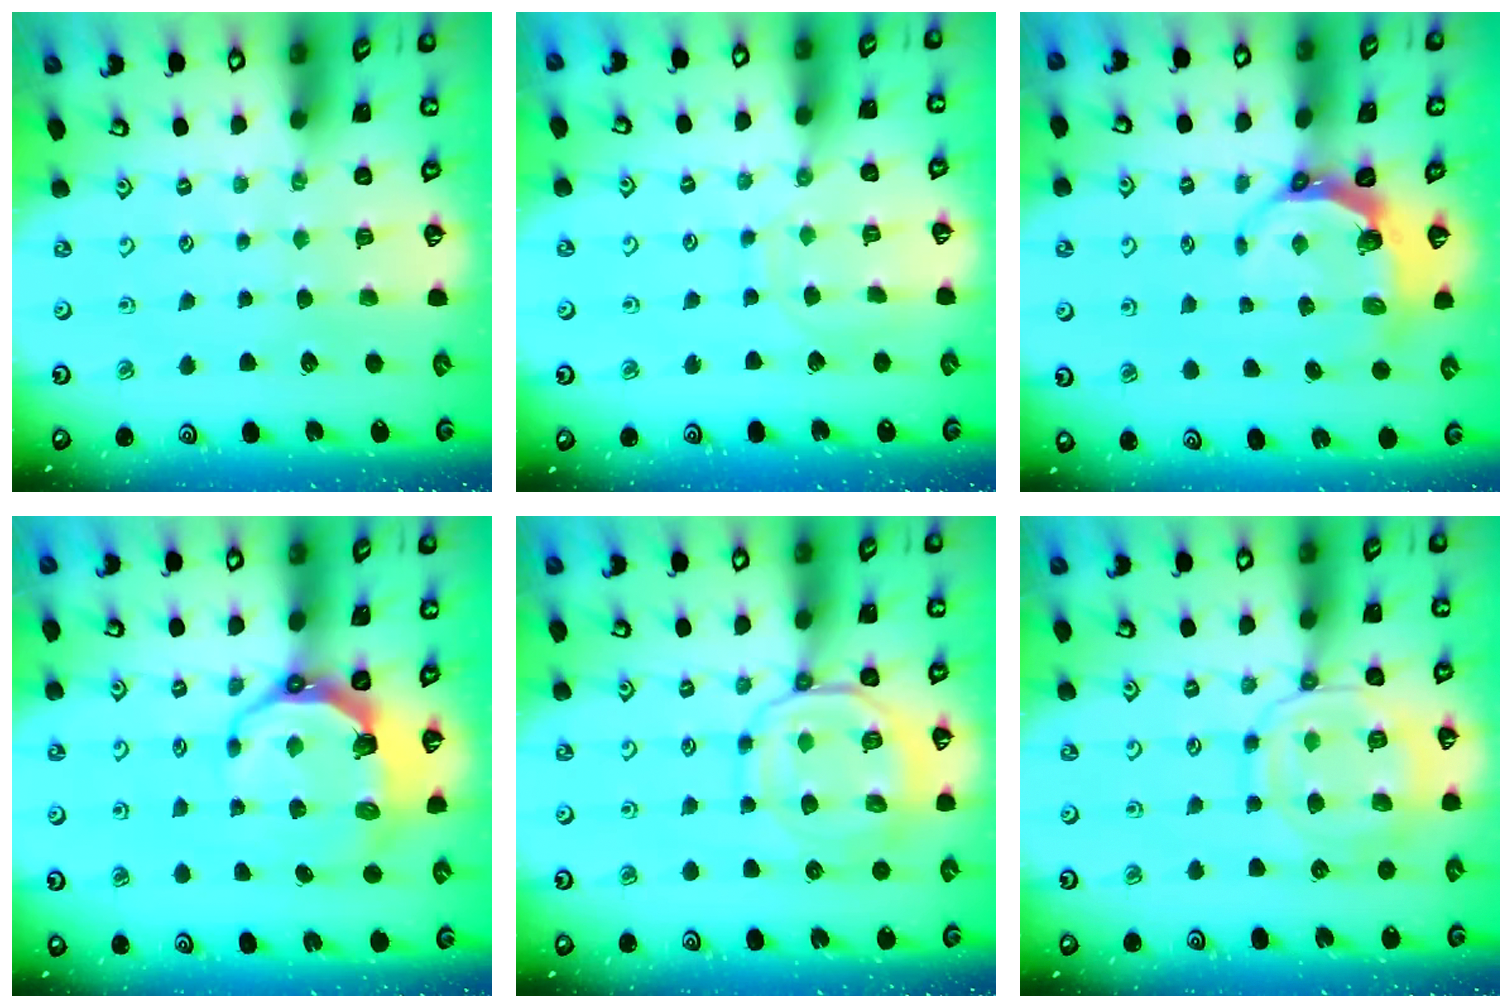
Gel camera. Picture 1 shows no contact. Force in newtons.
{"total": 7.3, "press": 7.2, "slide": 0.6}
{"total": 6.5, "press": 5.1, "slide": 4.1}
{"total": 9.1, "press": 7.8, "slide": 4.7}
{"total": 11.7, "press": 11.6, "slide": 1.2}
{"total": 12.9, "press": 12.8, "slide": 1.3}